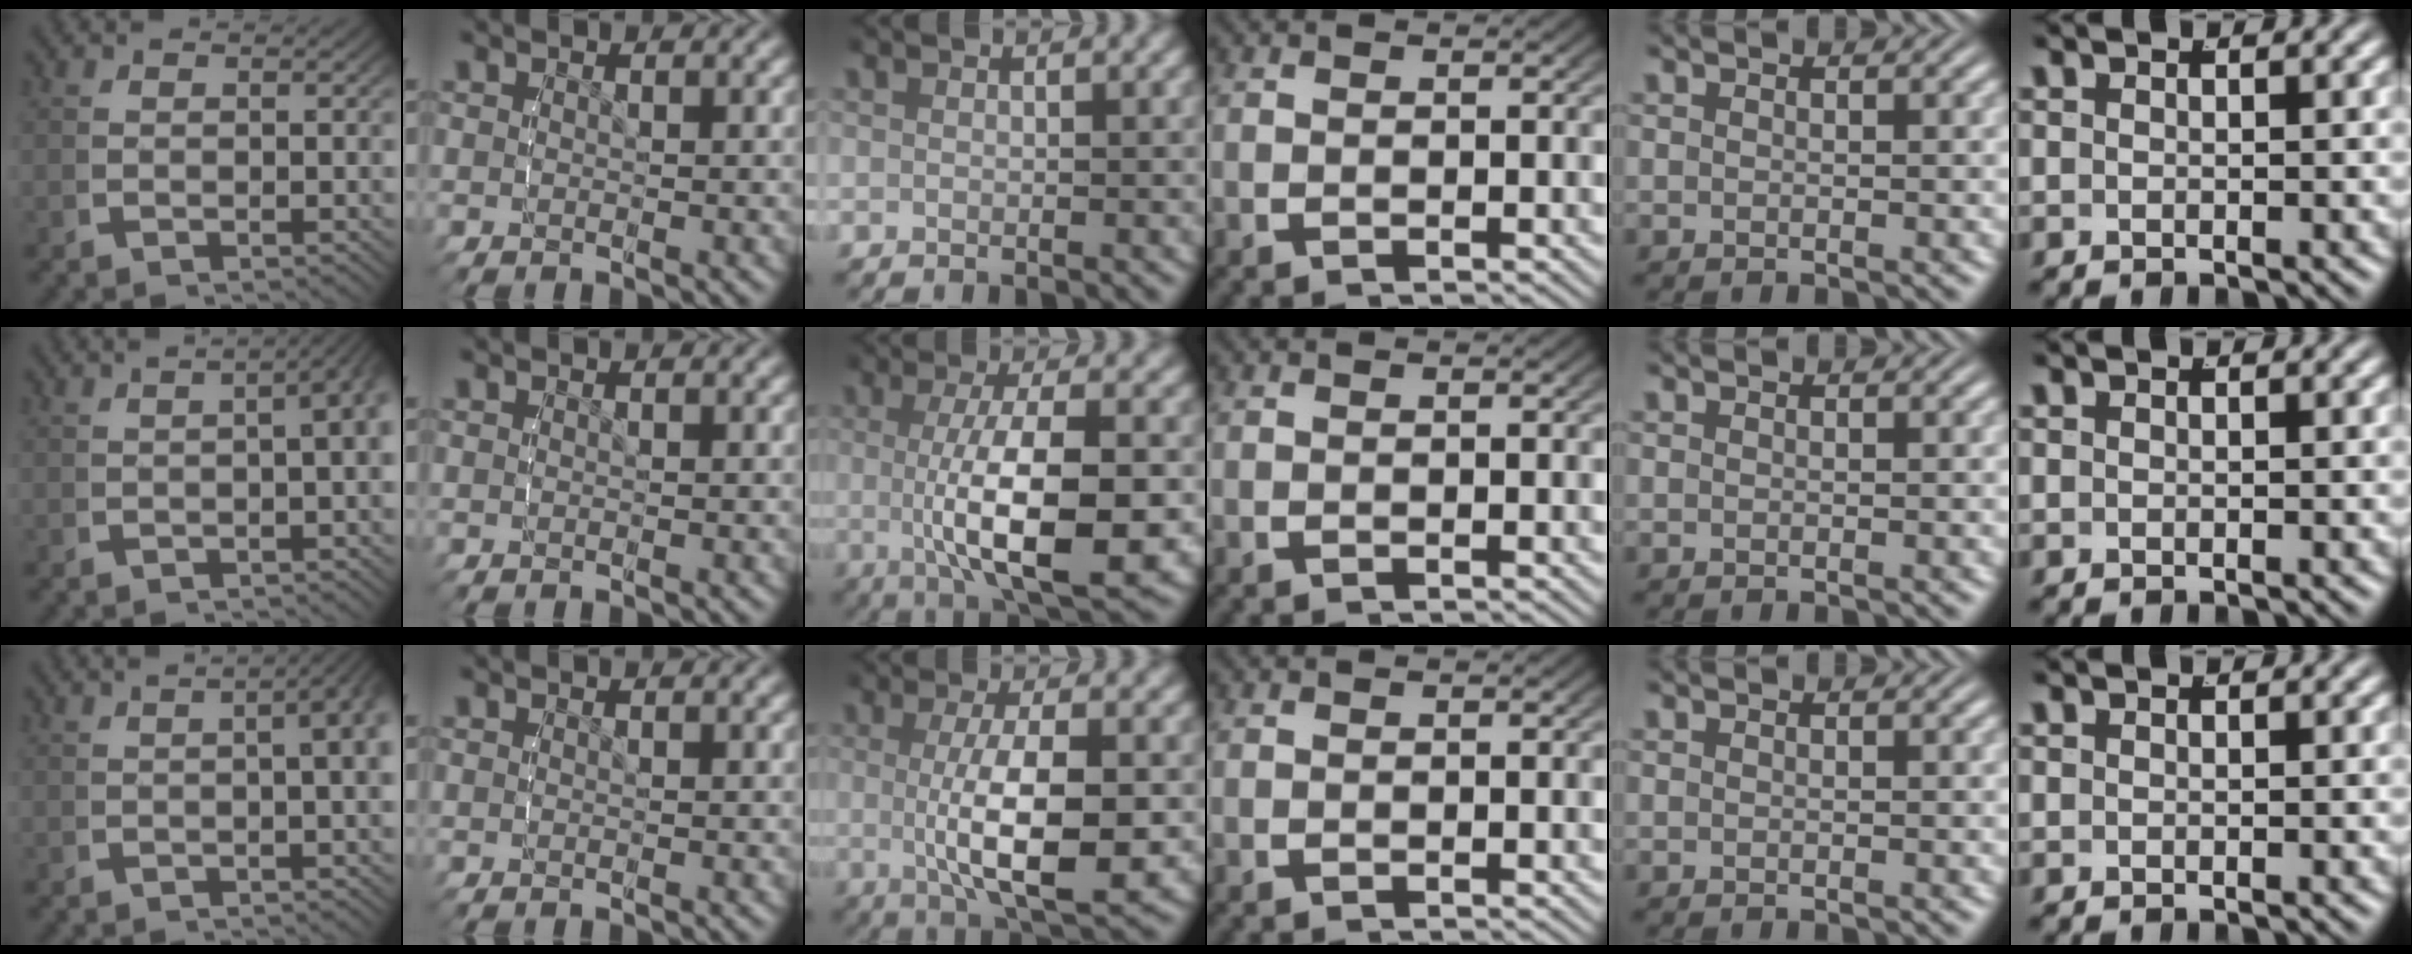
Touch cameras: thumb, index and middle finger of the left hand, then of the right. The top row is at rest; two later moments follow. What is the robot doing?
{"motion": "lift_and_place", "object": "cubes"}